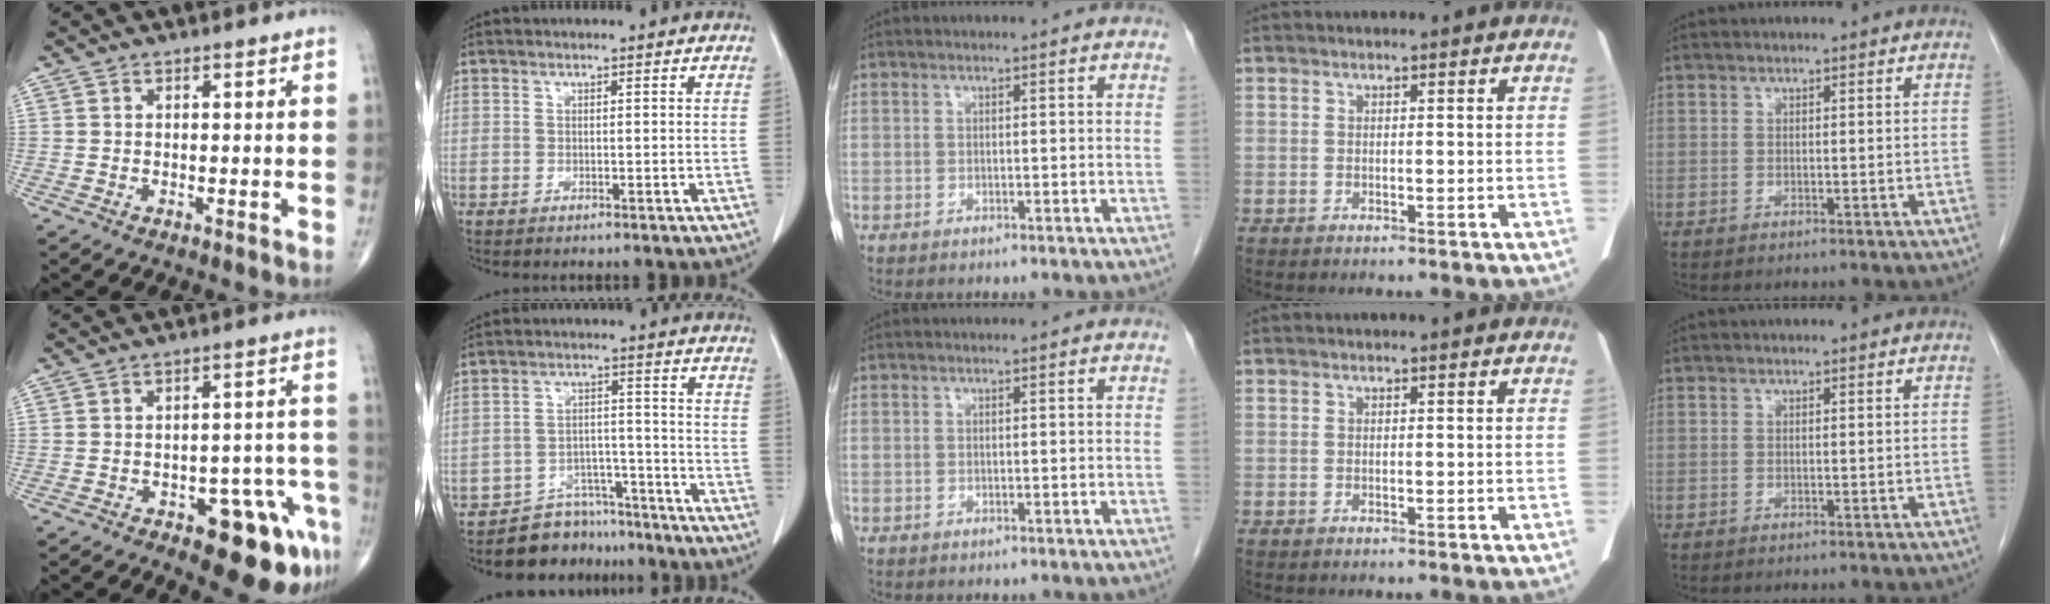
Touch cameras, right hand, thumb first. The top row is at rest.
{"thumb": {"total": 13.0, "force": [-6.6, 5.4, 9.8], "torque": [-0.084, 0.045, -0.075]}, "index": {"total": 7.5, "force": [-6.5, 3.7, -0.3], "torque": [0.019, 0.041, -0.103]}}